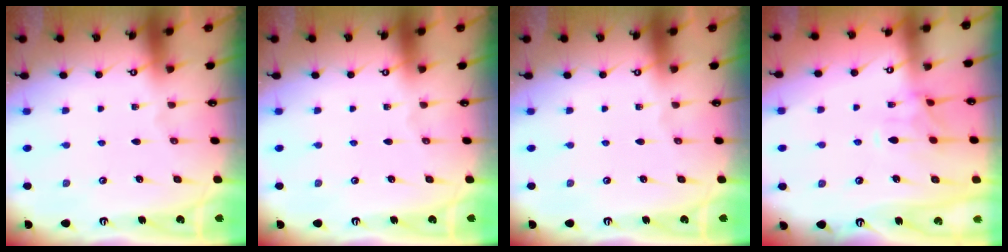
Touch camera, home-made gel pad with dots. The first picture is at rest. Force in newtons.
{"total": 0.0}
{"total": 0.0}
{"total": 2.4, "press": 2.2, "slide": 1.1}